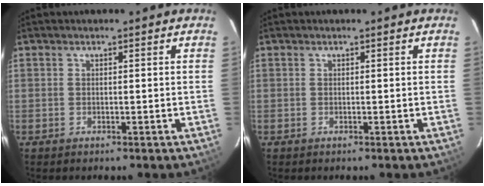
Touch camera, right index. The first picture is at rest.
{"total": 0.0}